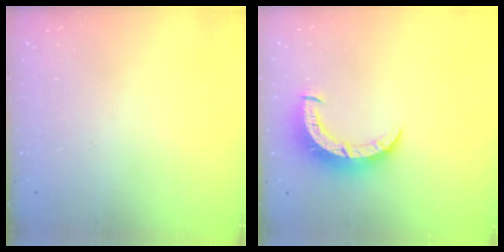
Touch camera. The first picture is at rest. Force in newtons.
{"total": 8.7, "press": 8.7, "slide": 0.9}